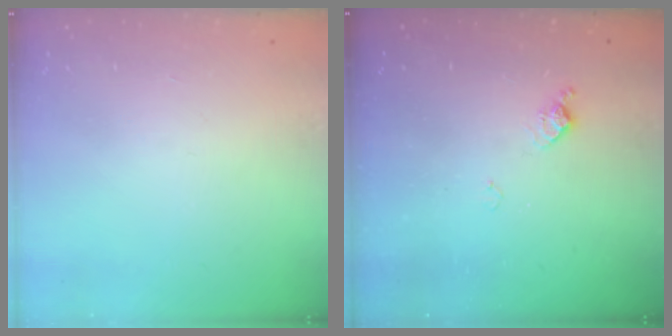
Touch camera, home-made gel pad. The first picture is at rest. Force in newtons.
{"total": 6.7, "press": 6.7, "slide": 0.8}